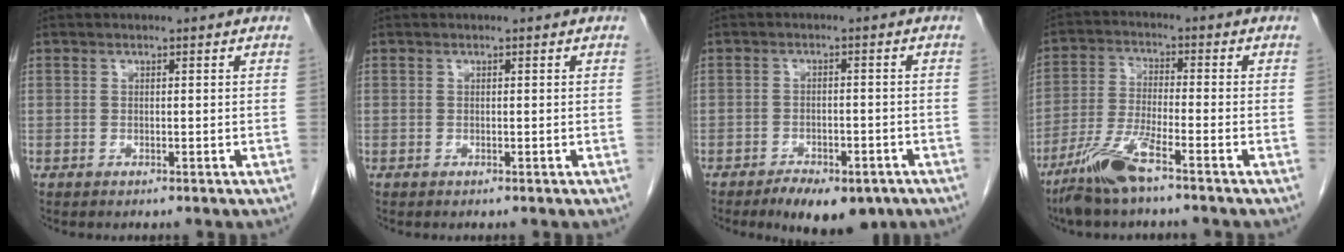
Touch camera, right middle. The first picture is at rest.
{"total": 0.0}
{"total": 8.9, "force": [-6.2, 3.8, 5.0], "torque": [-0.062, 0.000, -0.089]}
{"total": 8.0, "force": [-5.7, 0.5, 5.6], "torque": [-0.124, -0.020, -0.117]}